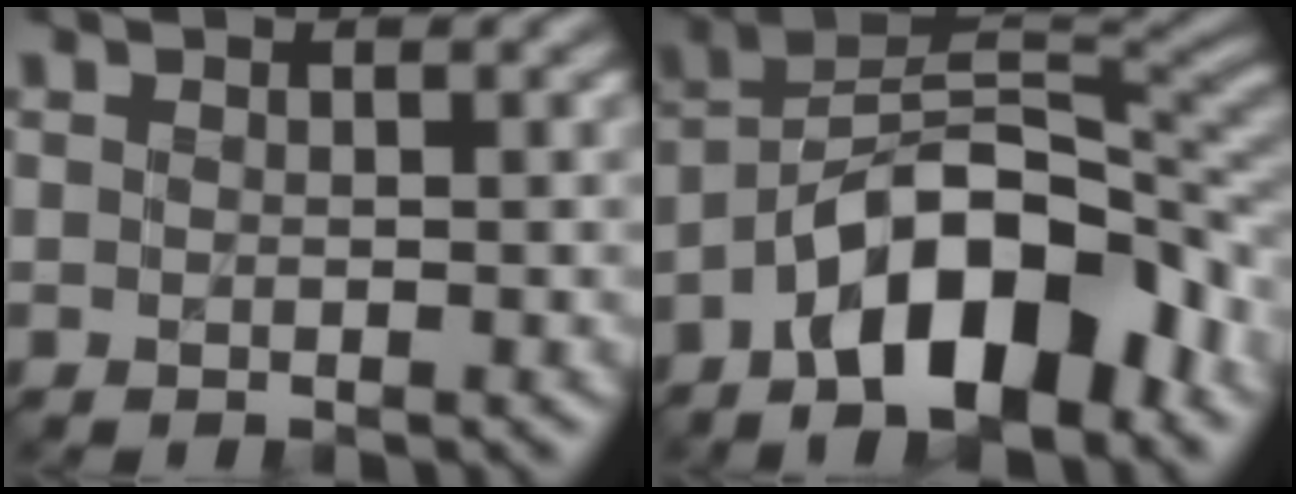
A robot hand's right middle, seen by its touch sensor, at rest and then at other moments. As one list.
[{"total": 11.4, "force": [-6.3, 4.5, 8.4], "torque": [-0.124, 0.016, -0.120]}]